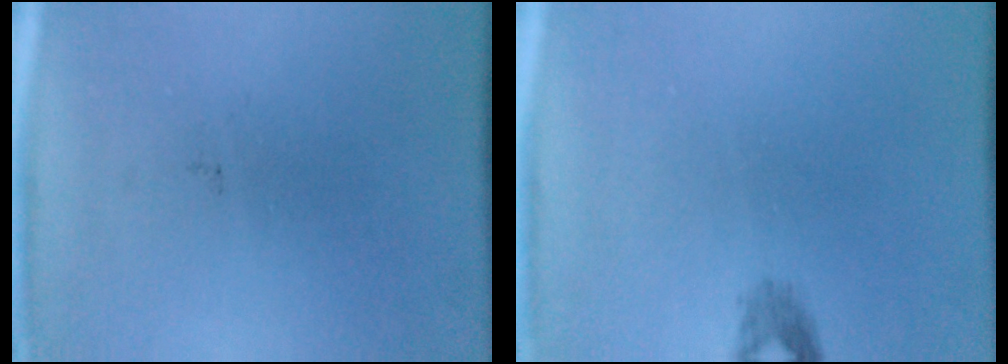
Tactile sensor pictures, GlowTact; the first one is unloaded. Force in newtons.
{"total": 1.2}